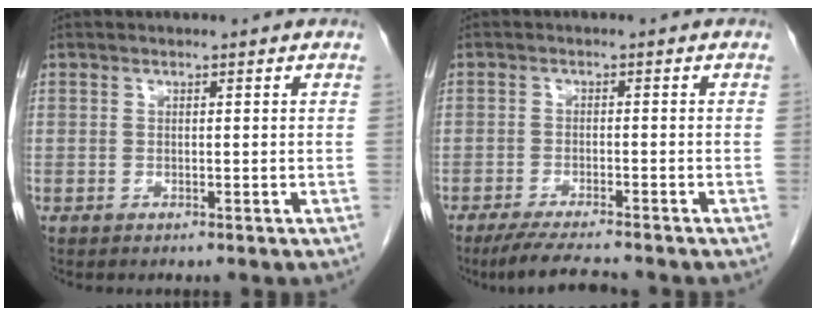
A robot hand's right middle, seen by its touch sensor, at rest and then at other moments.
{"total": 6.7, "force": [-6.0, 0.2, 3.1], "torque": [-0.052, -0.021, -0.100]}